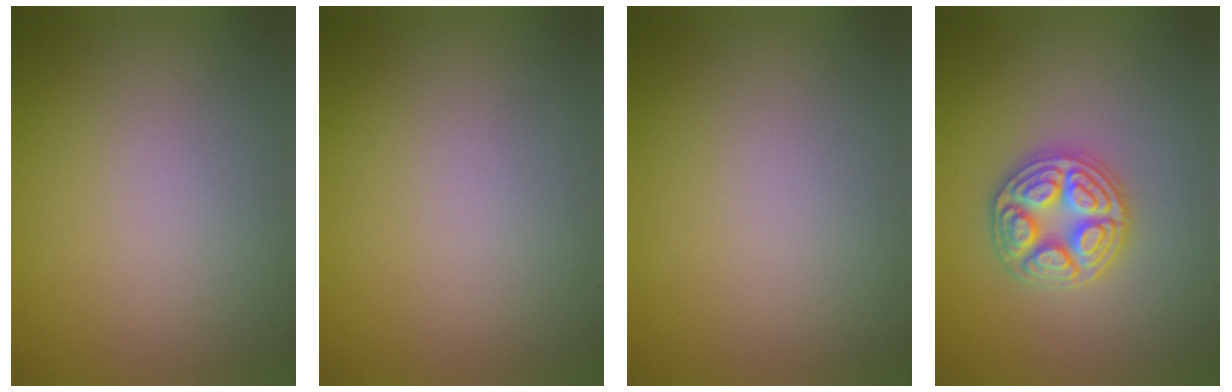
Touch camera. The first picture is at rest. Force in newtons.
{"total": 0.0}
{"total": 0.0}
{"total": 4.8, "press": 4.7, "slide": 0.6}